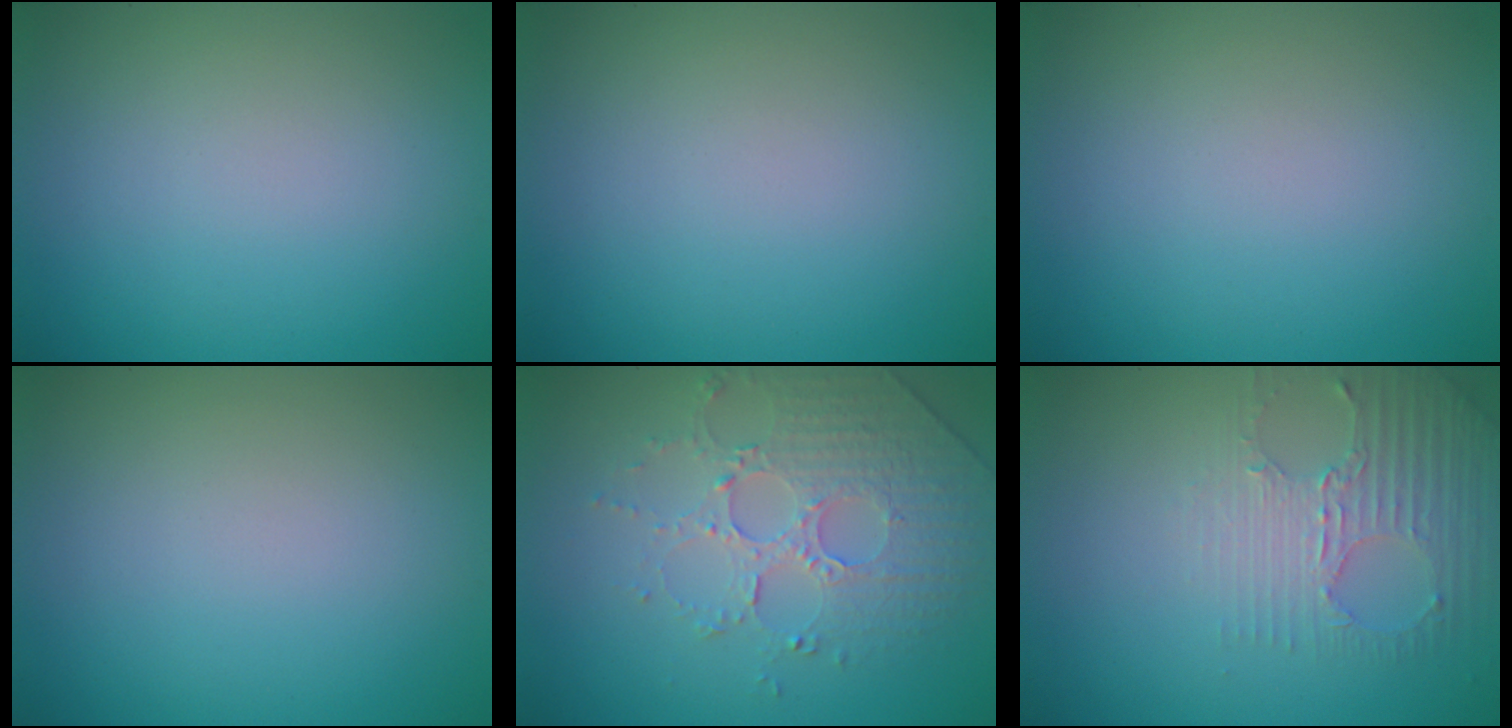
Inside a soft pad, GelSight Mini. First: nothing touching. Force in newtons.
{"total": 0.0}
{"total": 0.0}
{"total": 0.0}
{"total": 5.2, "press": 3.7, "slide": 3.6}
{"total": 2.8, "press": 2.5, "slide": 1.3}